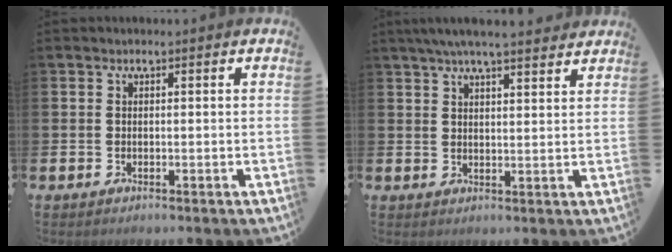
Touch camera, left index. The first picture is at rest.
{"total": 5.4, "force": [5.0, 0.3, 2.1], "torque": [-0.046, -0.014, 0.090]}